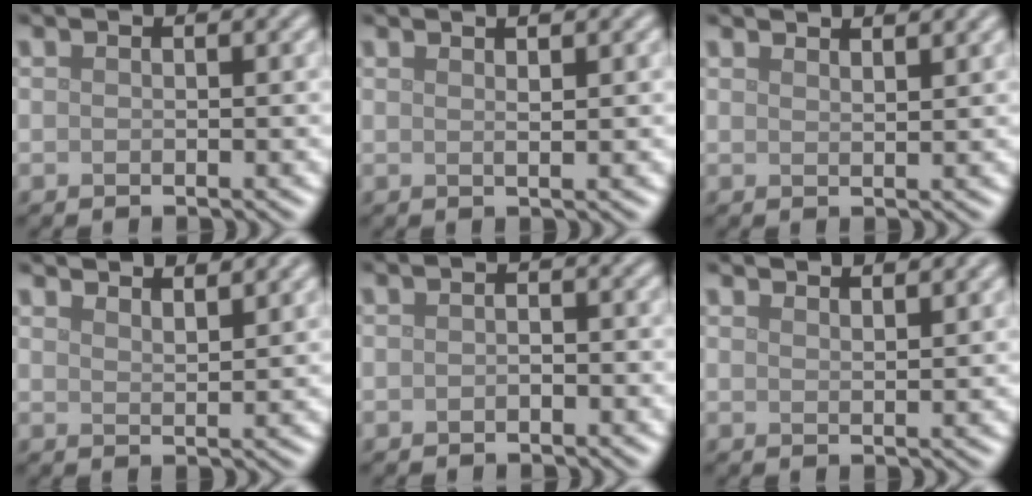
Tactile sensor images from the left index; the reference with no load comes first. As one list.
[{"total": 1.7, "force": [1.0, 0.5, 1.3], "torque": [-0.013, 0.004, 0.007]}, {"total": 2.5, "force": [2.3, 0.5, 0.8], "torque": [-0.004, 0.007, 0.025]}, {"total": 4.3, "force": [3.9, 1.0, 1.6], "torque": [-0.005, 0.013, 0.039]}, {"total": 0.8, "force": [-0.4, 0.5, 0.6], "torque": [-0.009, 0.000, -0.007]}, {"total": 3.5, "force": [3.2, 0.8, 1.2], "torque": [-0.001, 0.010, 0.030]}]